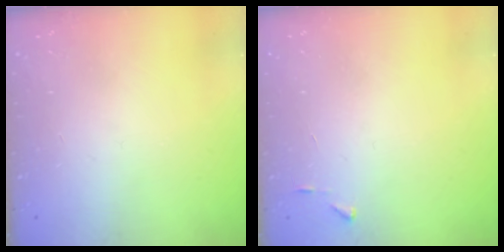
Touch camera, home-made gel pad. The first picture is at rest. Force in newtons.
{"total": 2.7, "press": 2.7, "slide": 0.3}